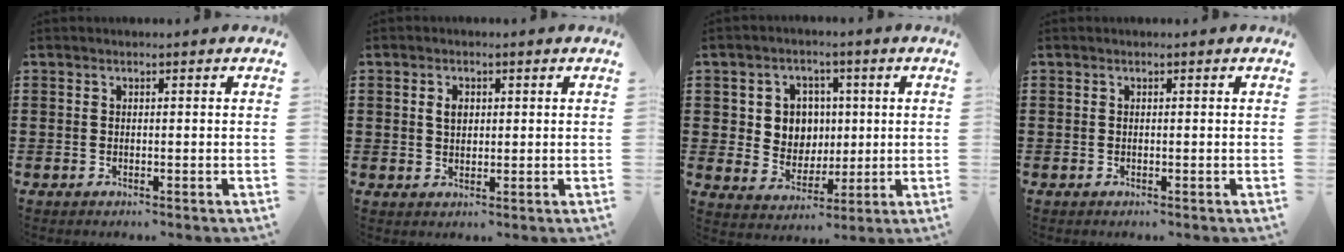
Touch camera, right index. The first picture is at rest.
{"total": 2.2, "force": [0.6, 1.5, 1.6], "torque": [-0.035, 0.007, 0.010]}
{"total": 6.0, "force": [1.4, 5.6, 1.8], "torque": [-0.056, 0.014, 0.023]}
{"total": 0.0}